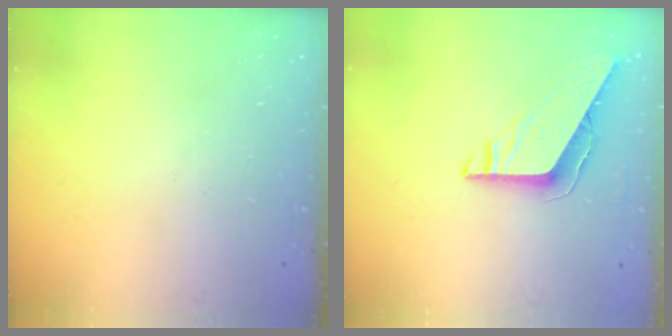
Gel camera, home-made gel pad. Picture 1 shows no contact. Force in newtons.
{"total": 9.5, "press": 9.4, "slide": 0.9}